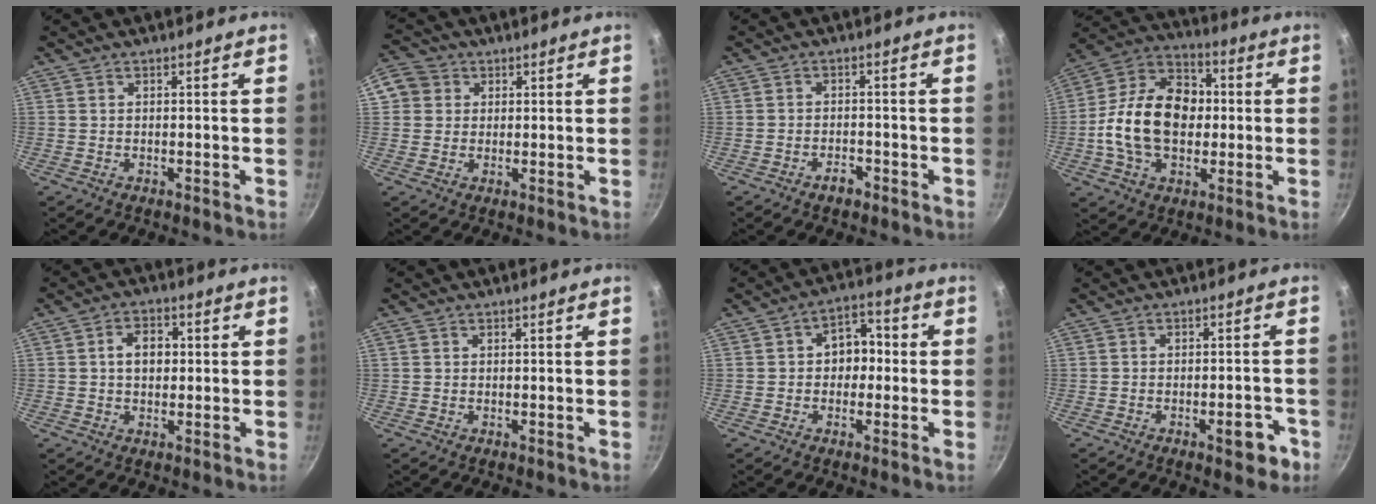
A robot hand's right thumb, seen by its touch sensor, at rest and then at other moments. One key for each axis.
{"total": 7.4, "fx": 1.9, "fy": 6.7, "fz": 2.4, "tx": -0.023, "ty": 0.012, "tz": 0.023}
{"total": 2.6, "fx": -1.8, "fy": 1.3, "fz": 1.3, "tx": -0.016, "ty": 0.019, "tz": -0.028}
{"total": 19.2, "fx": -0.6, "fy": 13.5, "fz": 13.7, "tx": -0.208, "ty": 0.035, "tz": -0.024}
{"total": 5.3, "fx": 0.5, "fy": 4.0, "fz": 3.5, "tx": -0.030, "ty": 0.010, "tz": 0.003}
{"total": 0.5, "fx": 0.2, "fy": 0.5, "fz": 0.1, "tx": -0.002, "ty": 0.003, "tz": 0.001}
{"total": 7.2, "fx": -0.1, "fy": 5.6, "fz": 4.5, "tx": -0.009, "ty": 0.021, "tz": -0.010}
{"total": 5.5, "fx": -2.7, "fy": 2.4, "fz": 4.2, "tx": -0.032, "ty": 0.024, "tz": -0.029}